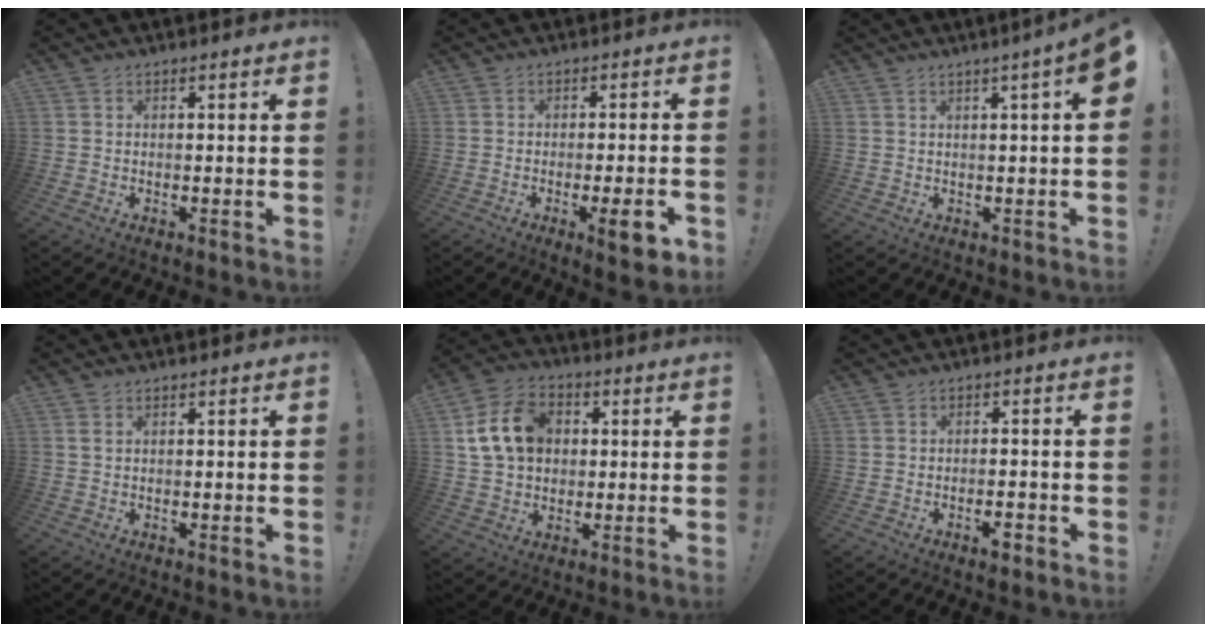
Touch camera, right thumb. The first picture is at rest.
{"total": 8.2, "force": [-2.8, 1.4, 7.6], "torque": [-0.101, 0.006, -0.042]}
{"total": 6.0, "force": [2.0, -0.2, 5.6], "torque": [-0.081, -0.015, 0.030]}
{"total": 0.7, "force": [0.4, 0.1, 0.6], "torque": [-0.017, 0.005, 0.007]}
{"total": 15.0, "force": [3.1, 11.8, 8.8], "torque": [-0.143, 0.005, 0.067]}
{"total": 3.5, "force": [-2.0, 0.8, 2.7], "torque": [-0.037, 0.009, -0.034]}